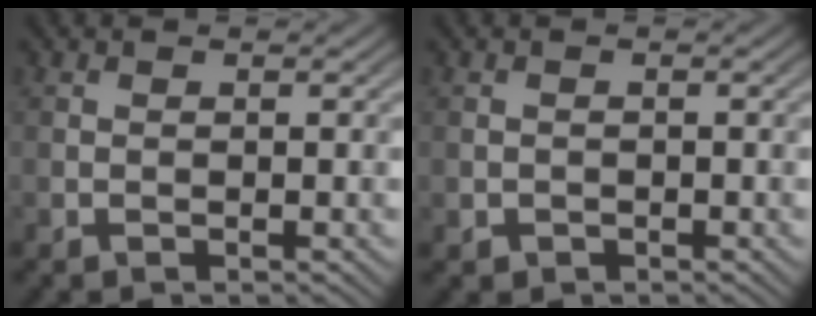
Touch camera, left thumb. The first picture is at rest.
{"total": 1.0, "force": [-0.4, 0.9, 0.2], "torque": [-0.001, -0.006, -0.008]}